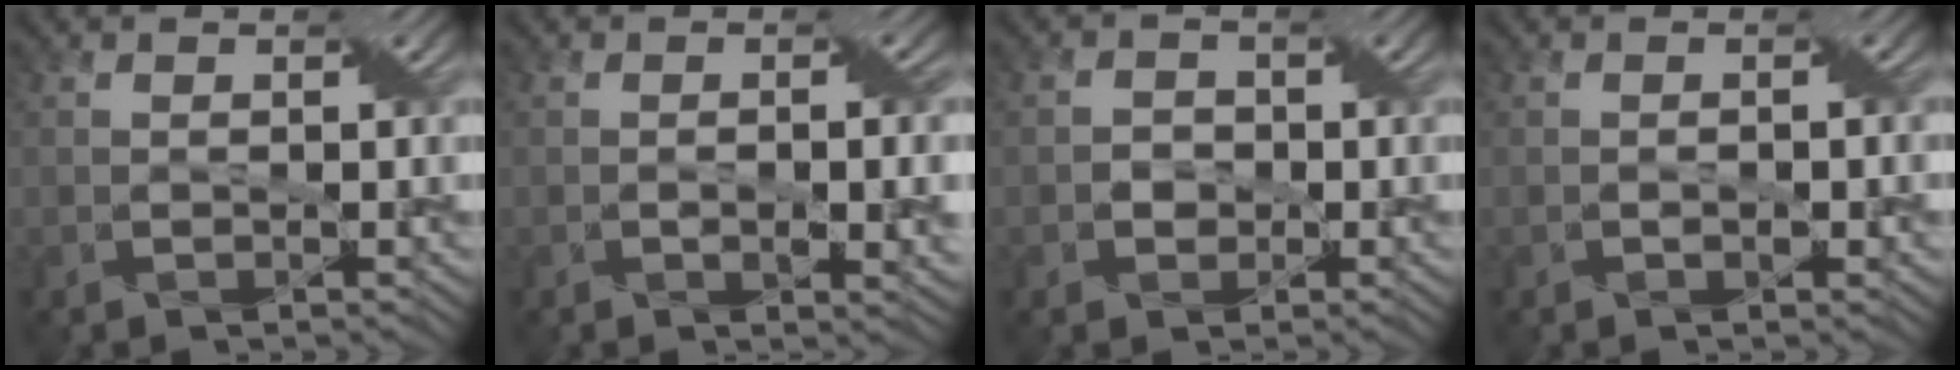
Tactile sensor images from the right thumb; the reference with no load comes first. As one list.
[{"total": 4.6, "force": [-0.7, 1.5, 4.3], "torque": [-0.065, -0.006, -0.008]}, {"total": 1.9, "force": [-0.5, 1.7, 0.6], "torque": [-0.008, 0.001, -0.014]}, {"total": 1.8, "force": [-0.4, 0.6, 1.6], "torque": [-0.025, 0.003, -0.006]}]